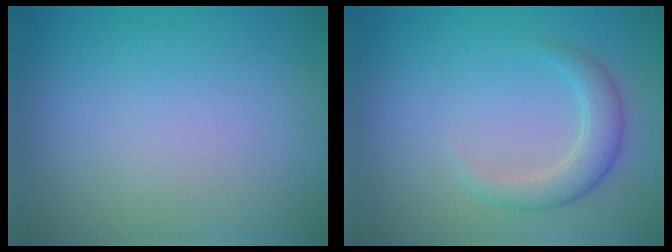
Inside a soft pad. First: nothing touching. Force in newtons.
{"total": 2.7, "press": 2.7, "slide": 0.2}